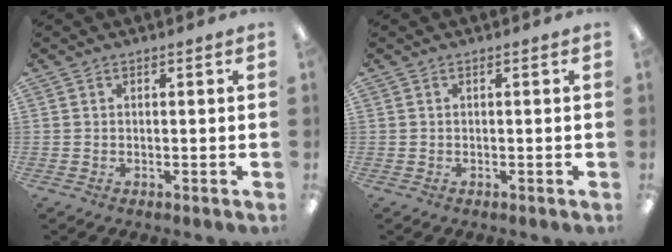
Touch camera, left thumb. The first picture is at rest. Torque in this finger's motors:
{"motor_torque": [0.03, 0.03, -0.28, 0.07, 0.00]}